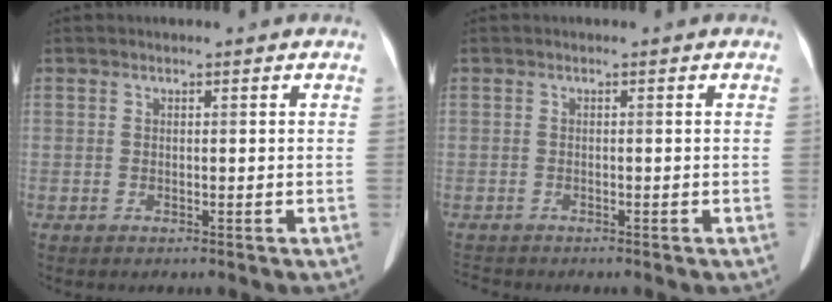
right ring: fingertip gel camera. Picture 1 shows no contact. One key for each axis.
{"total": 1.4, "fx": -1.3, "fy": 0.2, "fz": 0.1, "tx": -0.004, "ty": -0.006, "tz": -0.021}